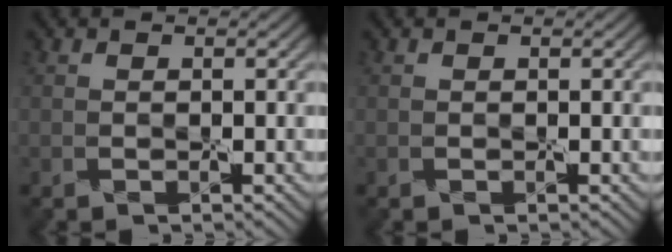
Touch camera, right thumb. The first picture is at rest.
{"total": 0.0}